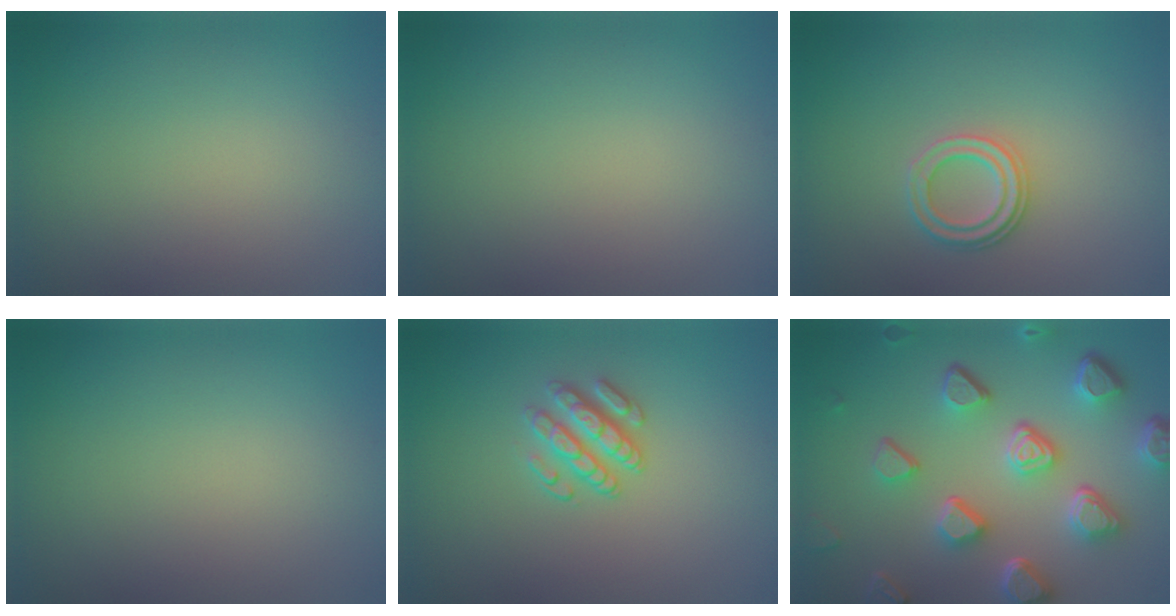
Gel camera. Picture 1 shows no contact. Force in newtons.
{"total": 0.0}
{"total": 2.3, "press": 2.1, "slide": 1.0}
{"total": 0.0}
{"total": 2.7, "press": 2.5, "slide": 1.2}
{"total": 7.4, "press": 5.6, "slide": 4.8}